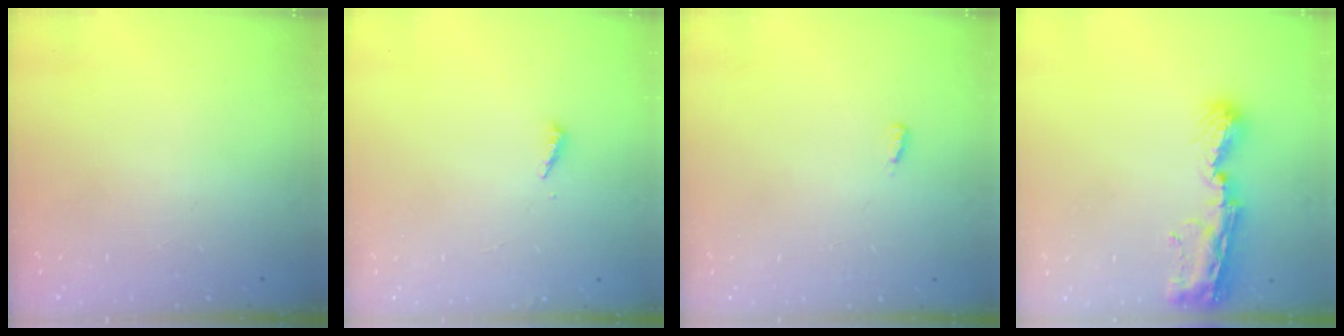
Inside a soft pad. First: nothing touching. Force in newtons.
{"total": 2.0, "press": 2.0, "slide": 0.2}
{"total": 4.4, "press": 2.2, "slide": 3.9}
{"total": 9.8, "press": 9.7, "slide": 1.0}